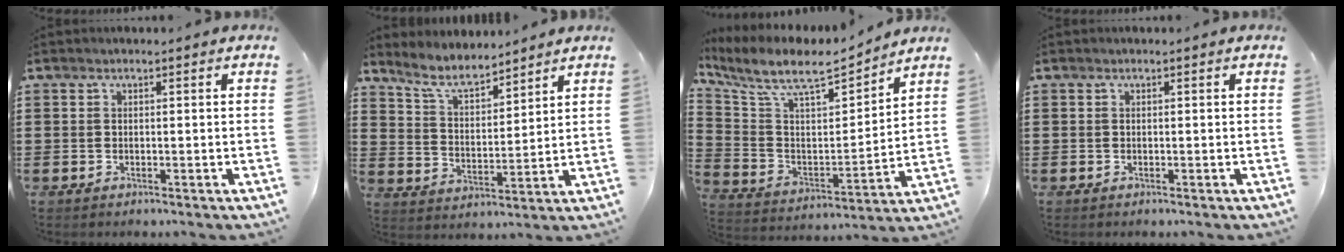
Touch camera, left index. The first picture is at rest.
{"total": 6.8, "force": [6.1, 1.3, 2.6], "torque": [-0.075, -0.023, 0.109]}
{"total": 8.7, "force": [7.4, 2.0, 4.1], "torque": [-0.117, -0.045, 0.123]}
{"total": 0.0}